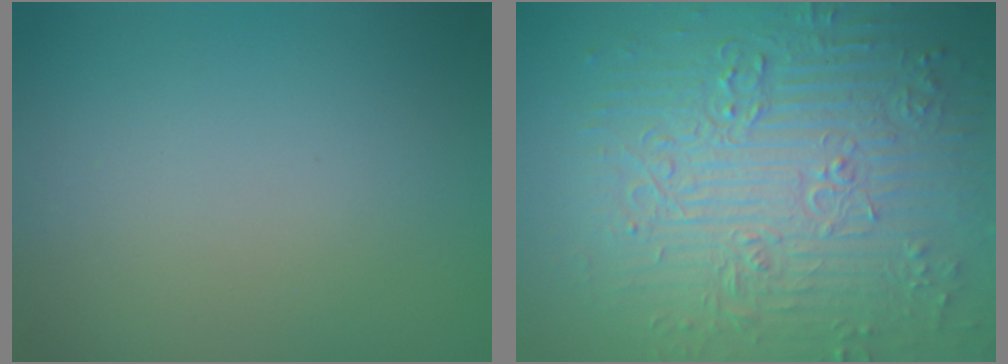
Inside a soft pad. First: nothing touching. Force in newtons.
{"total": 9.4, "press": 6.8, "slide": 6.5}